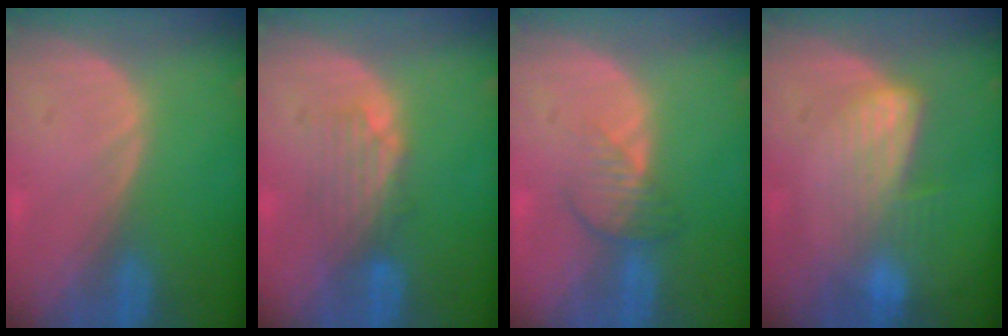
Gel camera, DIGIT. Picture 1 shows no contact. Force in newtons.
{"total": 4.4, "press": 3.8, "slide": 2.2}
{"total": 4.0, "press": 3.4, "slide": 2.1}
{"total": 7.0, "press": 6.1, "slide": 3.5}